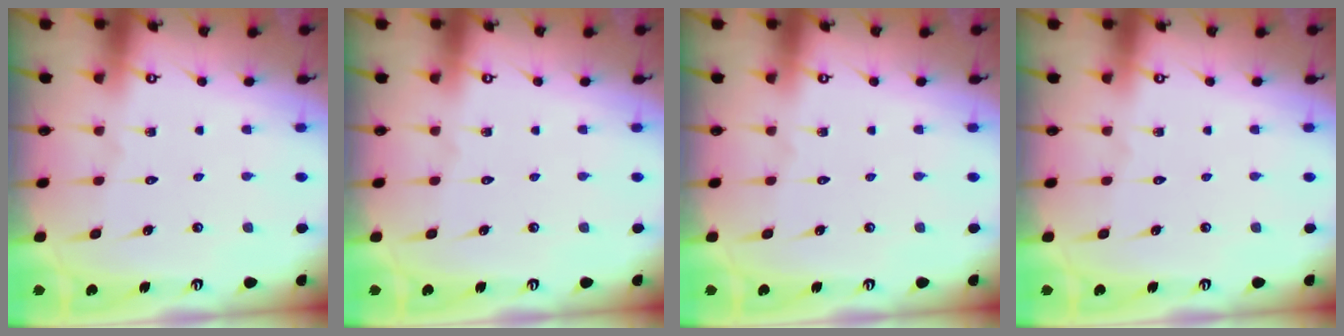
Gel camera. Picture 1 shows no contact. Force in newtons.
{"total": 0.0}
{"total": 0.0}
{"total": 0.0}